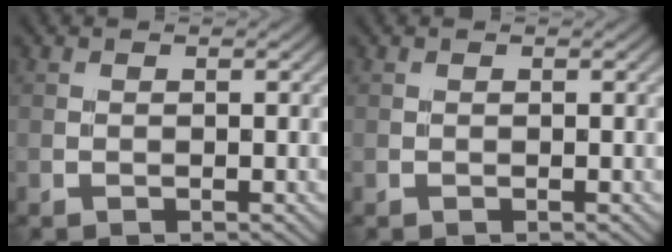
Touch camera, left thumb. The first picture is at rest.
{"total": 0.0}